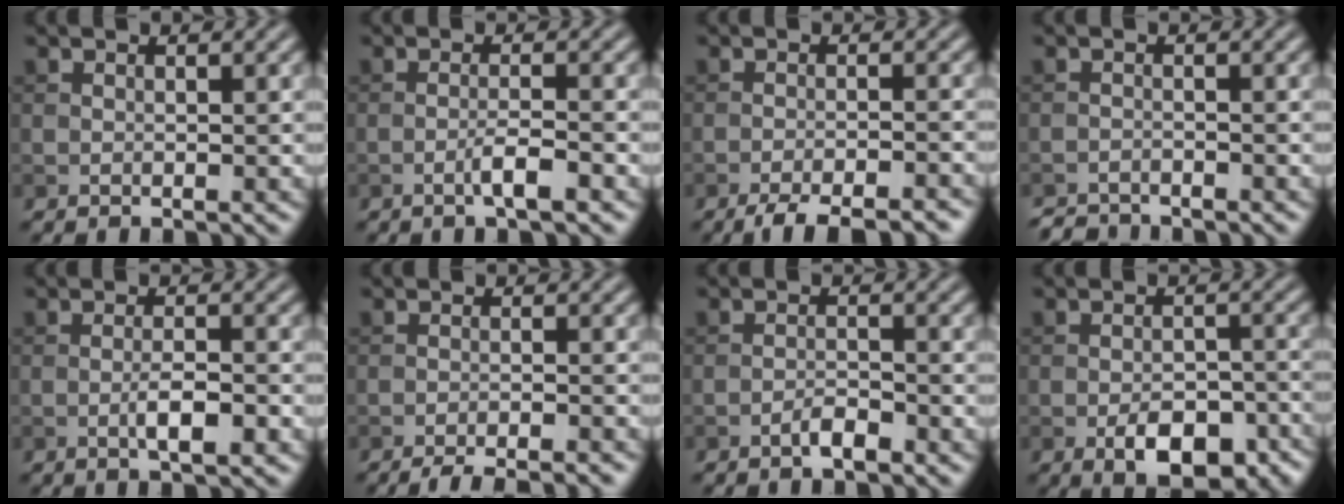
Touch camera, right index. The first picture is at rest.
{"total": 2.3, "force": [-1.2, 0.2, 1.9], "torque": [-0.034, 0.007, -0.024]}
{"total": 6.0, "force": [-5.0, 1.1, 3.0], "torque": [-0.045, -0.012, -0.076]}
{"total": 2.3, "force": [-2.2, 0.3, 0.2], "torque": [0.000, -0.004, -0.044]}
{"total": 2.8, "force": [-1.1, 0.7, 2.6], "torque": [-0.045, 0.003, -0.019]}
{"total": 4.4, "force": [-3.8, 0.6, 2.2], "torque": [-0.031, -0.009, -0.061]}
{"total": 1.7, "force": [-1.2, 0.4, 1.1], "torque": [-0.020, 0.004, -0.025]}
{"total": 6.6, "force": [-3.4, 3.2, 4.6], "torque": [-0.066, -0.004, -0.047]}